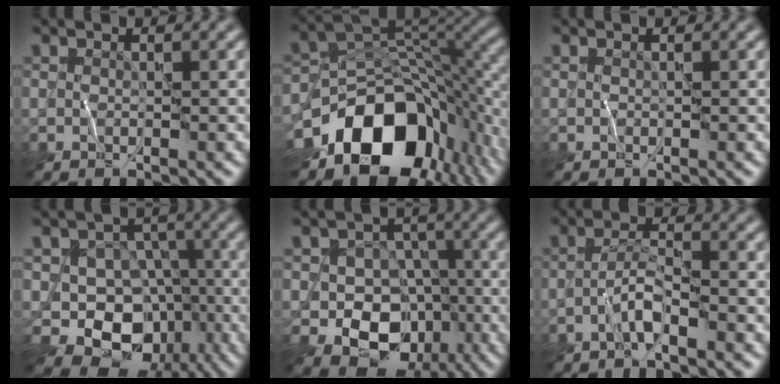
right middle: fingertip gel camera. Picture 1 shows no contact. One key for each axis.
{"total": 15.1, "fx": -6.8, "fy": 9.8, "fz": 9.2, "tx": -0.153, "ty": -0.007, "tz": -0.110}
{"total": 0.0}
{"total": 10.2, "fx": -3.9, "fy": 8.3, "fz": 4.3, "tx": -0.048, "ty": -0.004, "tz": -0.078}
{"total": 9.0, "fx": -3.4, "fy": 7.1, "fz": 4.4, "tx": -0.042, "ty": -0.007, "tz": -0.068}
{"total": 2.0, "fx": -1.3, "fy": 0.1, "fz": 1.5, "tx": -0.031, "ty": 0.010, "tz": -0.032}